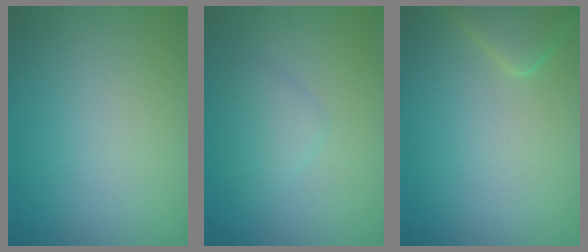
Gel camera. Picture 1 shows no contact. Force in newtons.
{"total": 1.9, "press": 1.8, "slide": 0.1}
{"total": 2.8, "press": 2.8, "slide": 0.1}